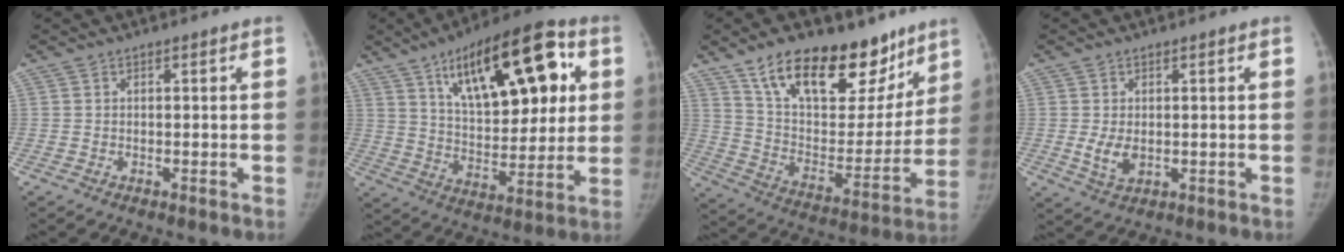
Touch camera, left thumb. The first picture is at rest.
{"total": 23.5, "force": [9.1, 10.5, 19.0], "torque": [-0.245, -0.017, 0.145]}
{"total": 25.8, "force": [16.7, 13.1, 14.7], "torque": [-0.172, -0.059, 0.268]}
{"total": 4.1, "force": [-0.4, 2.7, 3.1], "torque": [-0.058, -0.008, -0.001]}